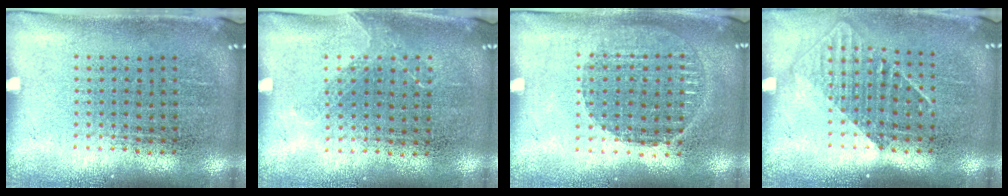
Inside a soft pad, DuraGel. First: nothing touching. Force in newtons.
{"total": 1.0, "press": 0.8, "slide": 0.6}
{"total": 1.2, "press": 1.2, "slide": 0.3}
{"total": 1.3, "press": 0.9, "slide": 0.8}